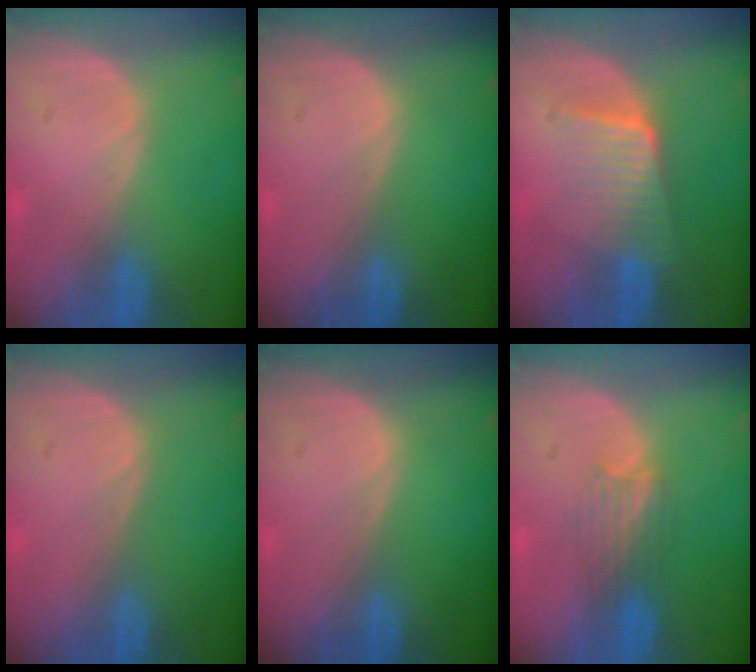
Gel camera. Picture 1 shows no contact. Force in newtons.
{"total": 0.0}
{"total": 6.7, "press": 6.0, "slide": 3.1}
{"total": 0.0}
{"total": 0.0}
{"total": 3.3, "press": 3.2, "slide": 0.6}